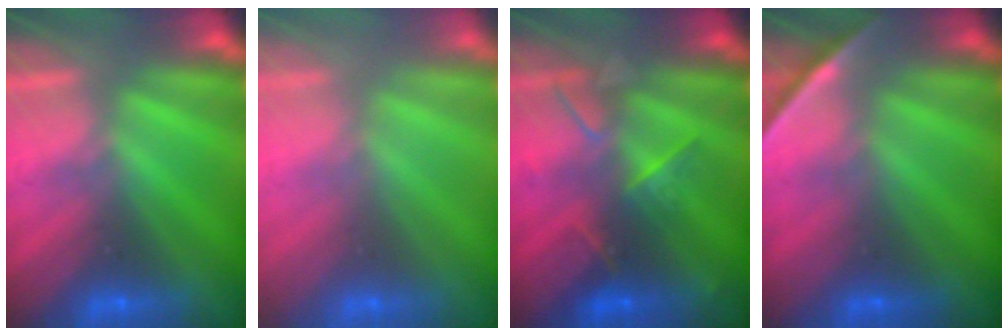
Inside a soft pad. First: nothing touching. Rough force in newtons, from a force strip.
{"total": 2.7}
{"total": 2.9}
{"total": 1.9}